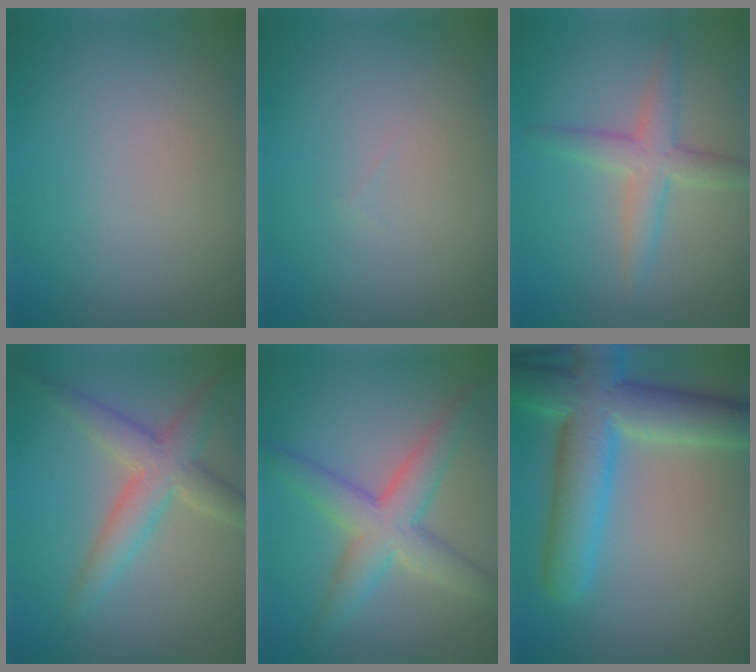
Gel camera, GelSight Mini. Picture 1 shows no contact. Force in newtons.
{"total": 0.0}
{"total": 3.3, "press": 3.3, "slide": 0.0}
{"total": 4.5, "press": 4.5, "slide": 0.2}
{"total": 5.2, "press": 5.2, "slide": 0.2}
{"total": 9.4, "press": 9.4, "slide": 0.6}